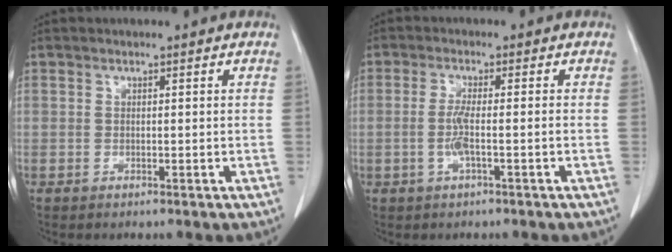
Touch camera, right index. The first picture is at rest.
{"total": 3.3, "force": [-0.8, 0.1, 3.2], "torque": [-0.070, -0.003, -0.018]}